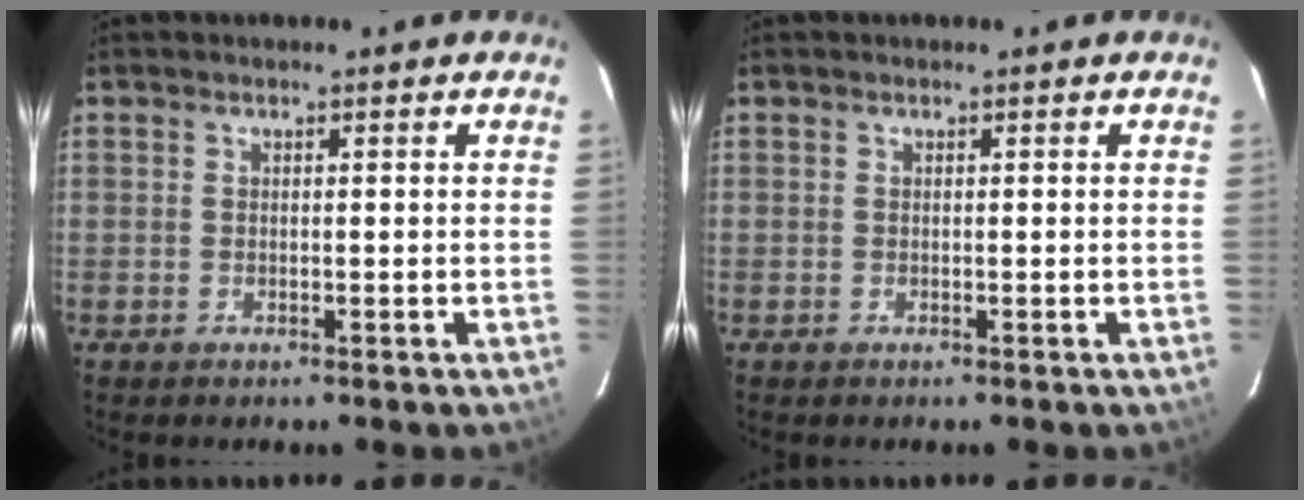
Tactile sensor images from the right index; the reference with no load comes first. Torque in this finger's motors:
{"motor_torque": [0.00, 0.00, 0.03, 0.01]}